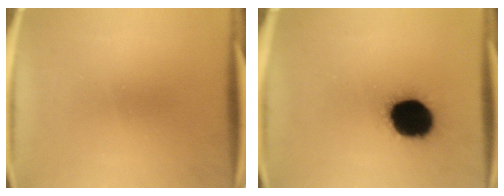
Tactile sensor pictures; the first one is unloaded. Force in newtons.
{"total": 18.7}